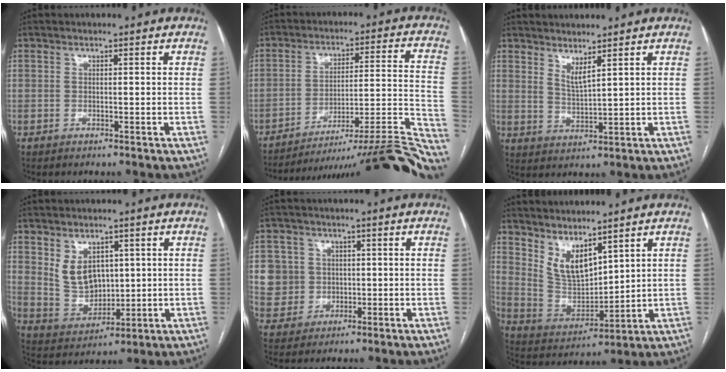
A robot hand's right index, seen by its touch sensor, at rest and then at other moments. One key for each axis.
{"total": 28.4, "fx": -25.7, "fy": -1.3, "fz": 12.0, "tx": -0.065, "ty": -0.004, "tz": -0.347}
{"total": 2.9, "fx": 2.3, "fy": 0.0, "fz": 1.8, "tx": -0.040, "ty": -0.019, "tz": 0.050}
{"total": 7.3, "fx": 2.5, "fy": 5.2, "fz": 4.5, "tx": -0.090, "ty": 0.006, "tz": 0.065}
{"total": 7.1, "fx": 0.9, "fy": 7.0, "fz": 0.4, "tx": -0.013, "ty": 0.022, "tz": 0.025}
{"total": 8.4, "fx": 5.9, "fy": 3.0, "fz": 5.2, "tx": -0.110, "ty": -0.003, "tz": 0.135}